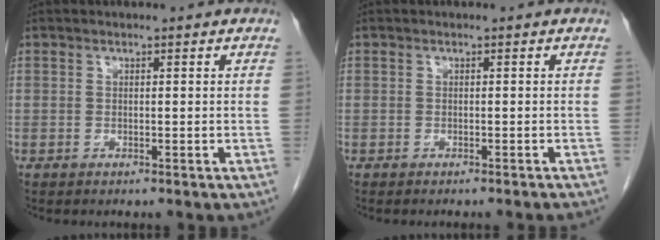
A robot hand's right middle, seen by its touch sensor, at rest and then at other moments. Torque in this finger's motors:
{"motor_torque": [0.04, -0.03, 0.01, 0.00]}